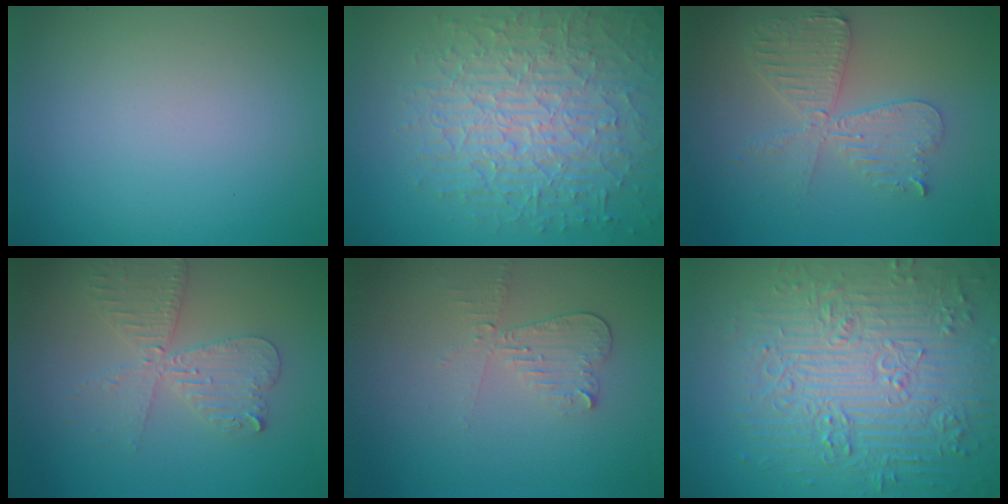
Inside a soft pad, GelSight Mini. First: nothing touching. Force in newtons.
{"total": 9.1, "press": 6.3, "slide": 6.6}
{"total": 4.7, "press": 4.0, "slide": 2.4}
{"total": 4.1, "press": 3.5, "slide": 2.0}
{"total": 2.0, "press": 1.9, "slide": 0.7}
{"total": 9.2, "press": 6.8, "slide": 6.2}